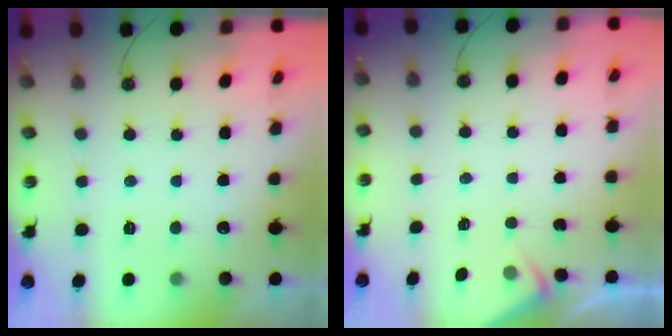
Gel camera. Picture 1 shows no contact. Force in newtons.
{"total": 2.6, "press": 2.6, "slide": 0.4}